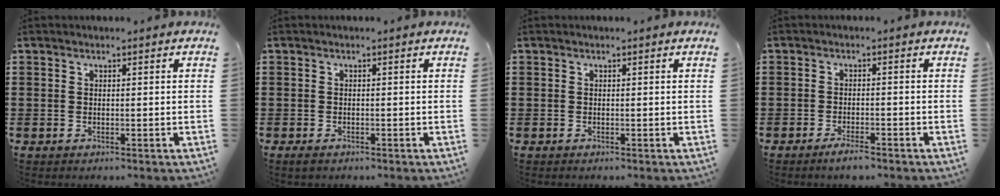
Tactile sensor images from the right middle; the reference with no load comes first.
{"total": 0.7, "force": [-0.5, 0.2, 0.4], "torque": [-0.011, -0.005, -0.009]}
{"total": 0.0}
{"total": 2.3, "force": [-1.7, 0.3, 1.4], "torque": [-0.023, 0.002, -0.031]}